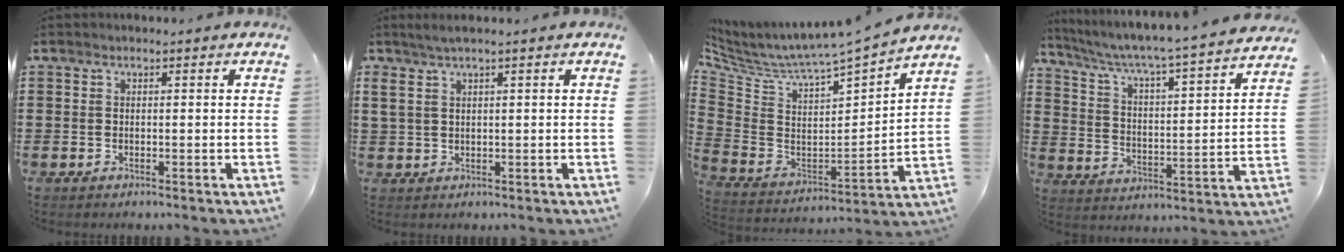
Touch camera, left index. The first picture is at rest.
{"total": 2.2, "force": [1.1, 0.4, 1.9], "torque": [-0.037, 0.003, 0.020]}
{"total": 3.8, "force": [3.6, 0.2, 1.2], "torque": [-0.050, -0.050, 0.049]}
{"total": 4.5, "force": [3.9, -0.6, 2.1], "torque": [-0.062, -0.046, 0.052]}